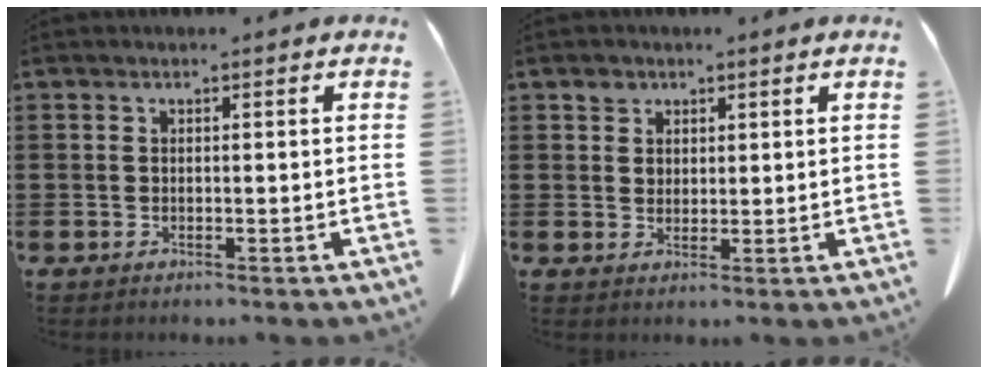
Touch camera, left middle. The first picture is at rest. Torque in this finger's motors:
{"motor_torque": [0.78, 0.72, 0.16, 0.00]}